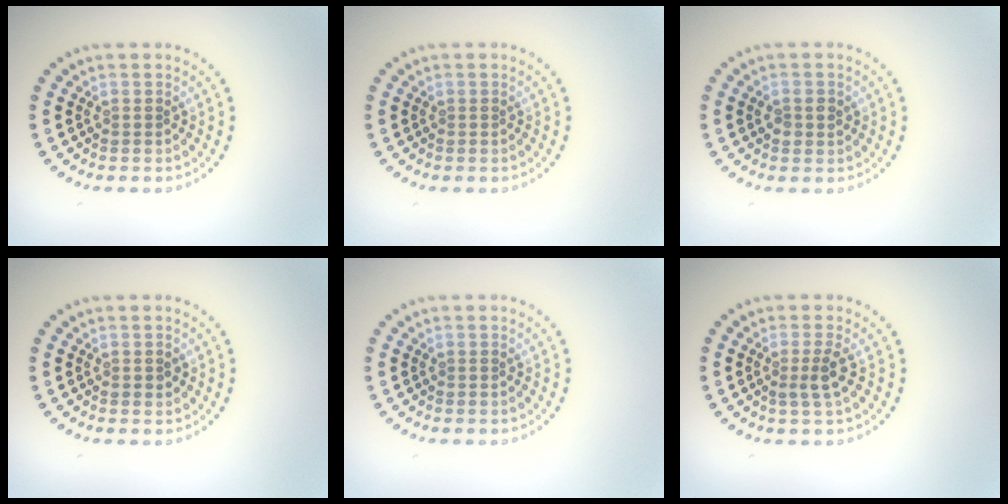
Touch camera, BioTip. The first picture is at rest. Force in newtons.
{"total": 0.0}
{"total": 1.4, "press": 1.4, "slide": 0.2}
{"total": 0.8, "press": 0.8, "slide": 0.1}
{"total": 0.0}
{"total": 2.0, "press": 1.6, "slide": 1.2}